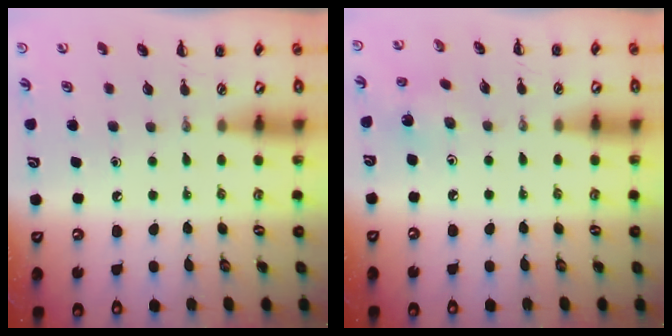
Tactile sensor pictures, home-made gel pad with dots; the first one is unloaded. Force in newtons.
{"total": 2.6, "press": 2.5, "slide": 0.8}